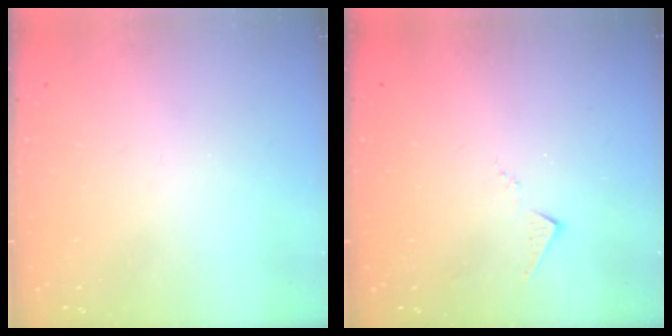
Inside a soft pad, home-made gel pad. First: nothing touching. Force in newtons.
{"total": 6.8, "press": 6.7, "slide": 0.4}